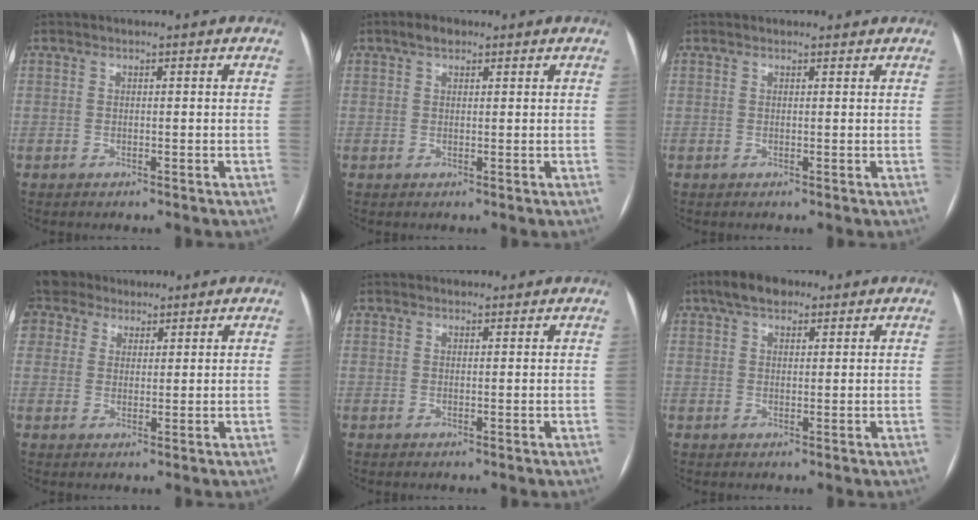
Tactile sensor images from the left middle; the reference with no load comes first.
{"total": 2.1, "force": [1.4, 1.1, 1.1], "torque": [-0.022, 0.012, 0.023]}
{"total": 1.6, "force": [1.5, 0.6, 0.1], "torque": [-0.004, 0.013, 0.016]}
{"total": 8.4, "force": [5.8, 5.9, 1.3], "torque": [-0.032, 0.034, 0.114]}
{"total": 2.0, "force": [1.8, 0.7, 0.2], "torque": [-0.003, 0.016, 0.026]}
{"total": 4.9, "force": [3.4, 2.4, 2.6], "torque": [-0.050, 0.021, 0.058]}